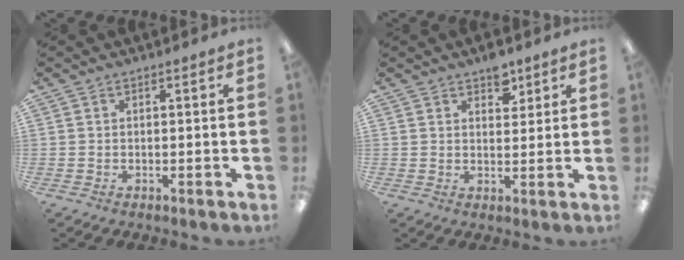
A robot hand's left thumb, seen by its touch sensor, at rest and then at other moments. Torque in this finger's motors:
{"motor_torque": [0.88, 0.31, 0.28, -0.39, 0.00]}